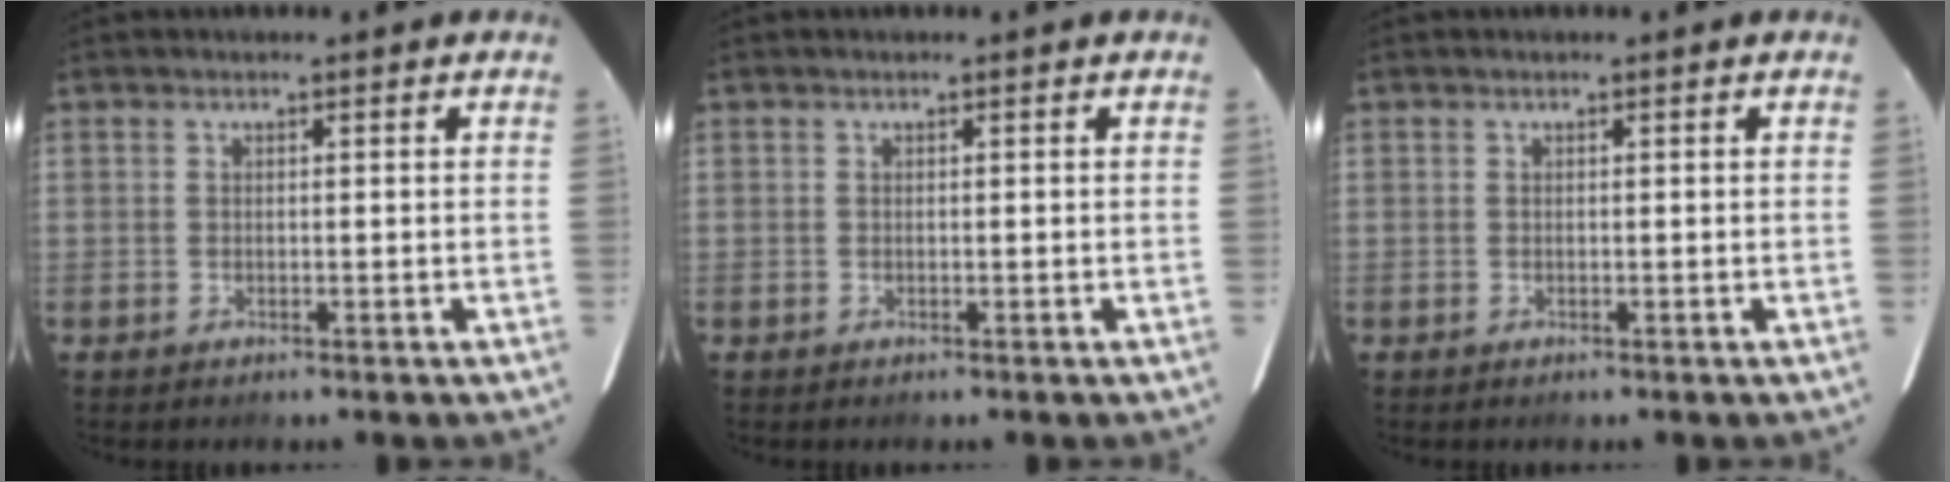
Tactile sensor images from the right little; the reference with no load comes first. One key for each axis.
{"total": 0.0}
{"total": 0.0}